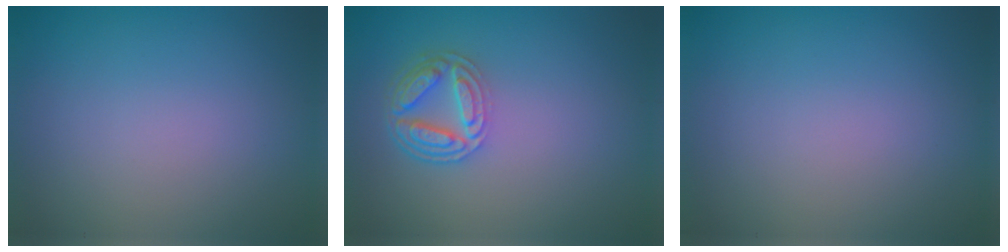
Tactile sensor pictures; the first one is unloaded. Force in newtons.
{"total": 4.3, "press": 3.4, "slide": 2.7}
{"total": 0.0}